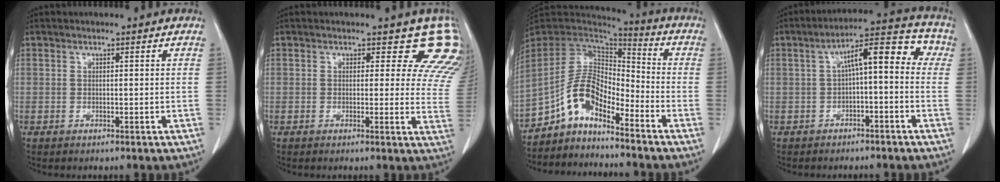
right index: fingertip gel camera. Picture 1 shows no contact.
{"total": 9.4, "force": [7.6, 4.7, 3.0], "torque": [0.008, -0.017, 0.042]}
{"total": 10.4, "force": [-7.3, 3.9, 6.2], "torque": [-0.120, 0.034, -0.137]}
{"total": 9.7, "force": [0.6, 3.0, 9.2], "torque": [-0.134, 0.051, 0.006]}